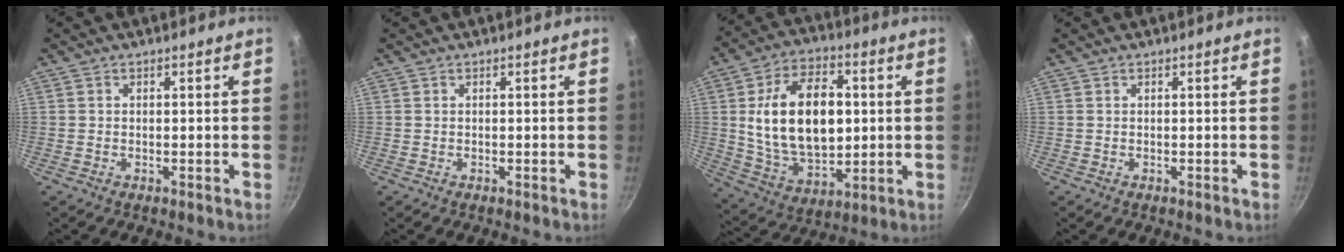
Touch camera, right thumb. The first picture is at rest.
{"total": 0.0}
{"total": 20.6, "force": [2.1, 12.9, 15.9], "torque": [-0.249, 0.001, 0.045]}
{"total": 0.0}